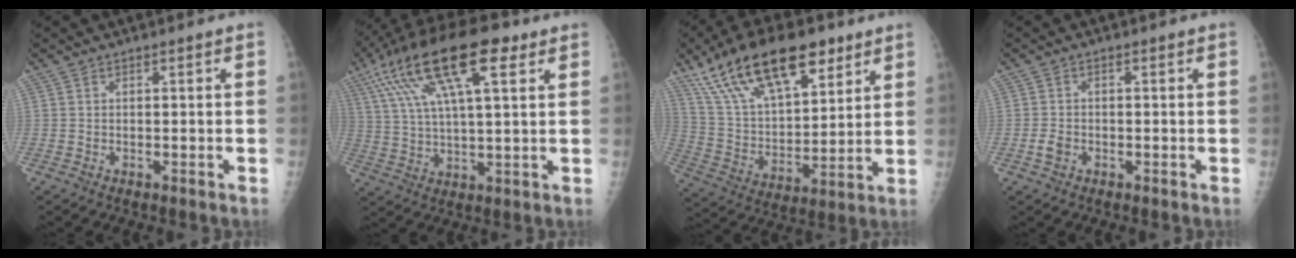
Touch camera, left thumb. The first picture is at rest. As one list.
[{"total": 20.0, "force": [9.4, 6.7, 16.4], "torque": [-0.306, 0.014, 0.162]}, {"total": 23.1, "force": [14.1, 10.2, 15.2], "torque": [-0.237, -0.031, 0.258]}, {"total": 2.2, "force": [-0.8, 1.6, 1.2], "torque": [-0.020, 0.002, -0.016]}]